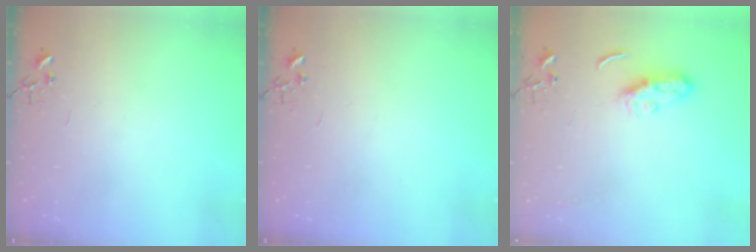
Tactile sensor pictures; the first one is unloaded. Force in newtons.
{"total": 0.0}
{"total": 6.7, "press": 6.7, "slide": 0.5}